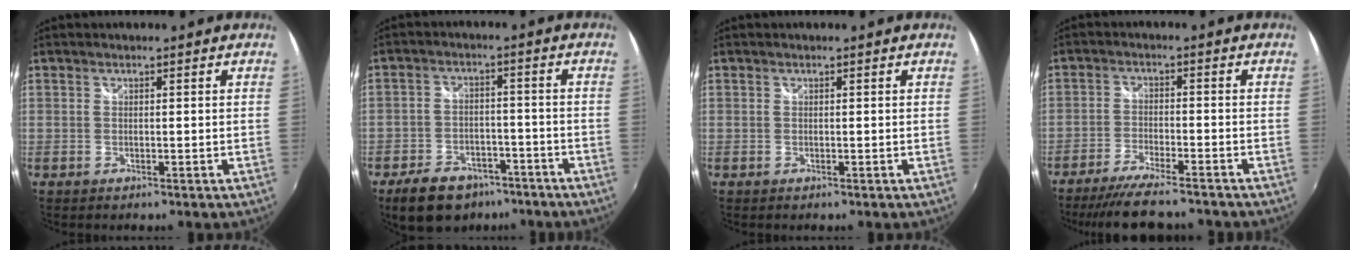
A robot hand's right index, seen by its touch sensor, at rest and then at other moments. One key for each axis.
{"total": 12.6, "fx": -8.8, "fy": 7.4, "fz": 5.3, "tx": -0.137, "ty": 0.010, "tz": -0.126}
{"total": 0.0}
{"total": 11.3, "fx": -9.8, "fy": 1.7, "fz": 5.2, "tx": -0.120, "ty": -0.019, "tz": -0.158}